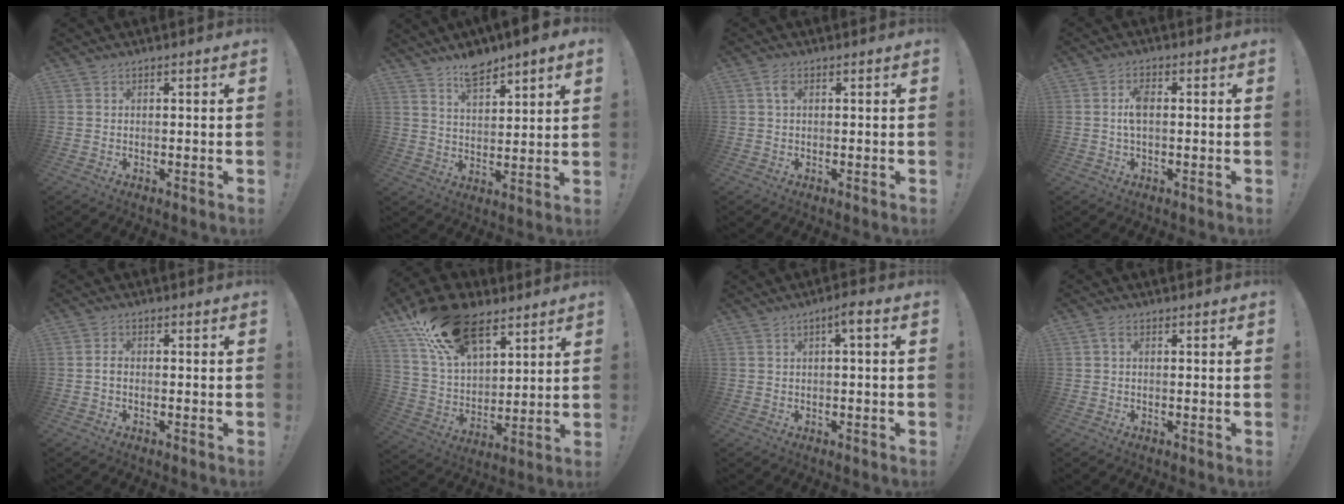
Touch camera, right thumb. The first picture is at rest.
{"total": 7.5, "force": [6.3, 2.2, 3.4], "torque": [-0.048, -0.039, 0.110]}
{"total": 2.2, "force": [0.6, 1.1, 1.7], "torque": [-0.031, 0.002, 0.009]}
{"total": 4.6, "force": [0.0, 2.0, 4.1], "torque": [-0.076, 0.005, -0.003]}
{"total": 1.5, "force": [-0.6, 0.8, 1.1], "torque": [-0.017, 0.007, -0.011]}
{"total": 23.2, "force": [13.8, 13.6, 12.9], "torque": [-0.226, -0.071, 0.253]}
{"total": 3.2, "force": [0.3, 0.2, 3.2], "torque": [-0.058, 0.004, -0.001]}
{"total": 1.3, "force": [0.1, 0.6, 1.2], "torque": [-0.027, 0.005, 0.003]}